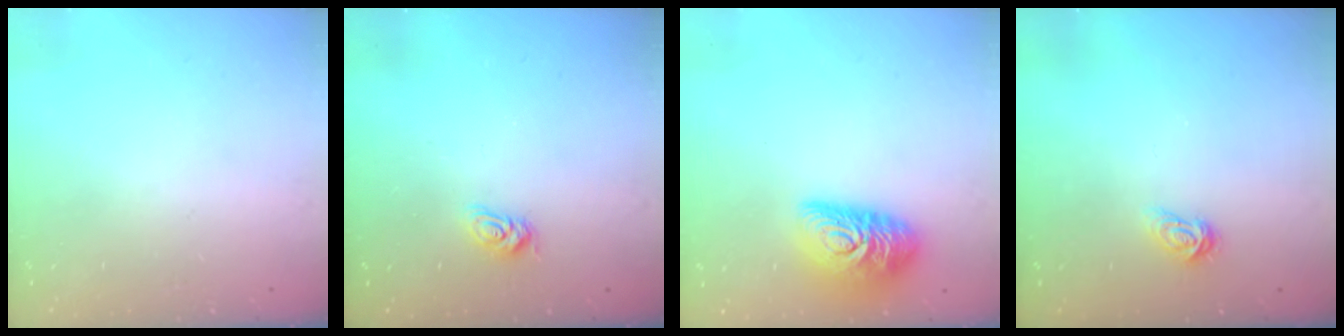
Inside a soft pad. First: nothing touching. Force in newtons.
{"total": 5.7, "press": 5.7, "slide": 0.6}
{"total": 15.0, "press": 15.0, "slide": 1.0}
{"total": 3.8, "press": 3.8, "slide": 0.5}